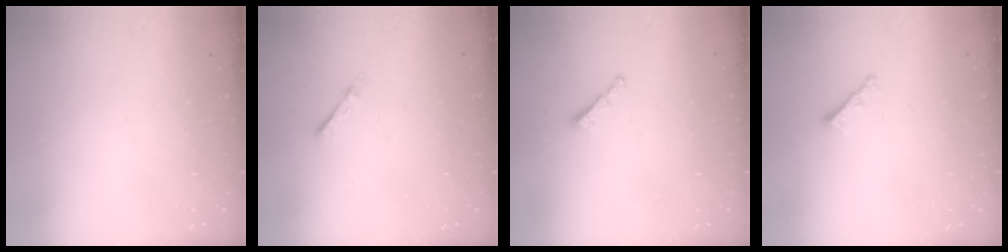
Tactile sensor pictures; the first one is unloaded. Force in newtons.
{"total": 1.9, "press": 1.9, "slide": 0.3}
{"total": 1.6, "press": 1.5, "slide": 0.5}
{"total": 2.2, "press": 2.2, "slide": 0.5}